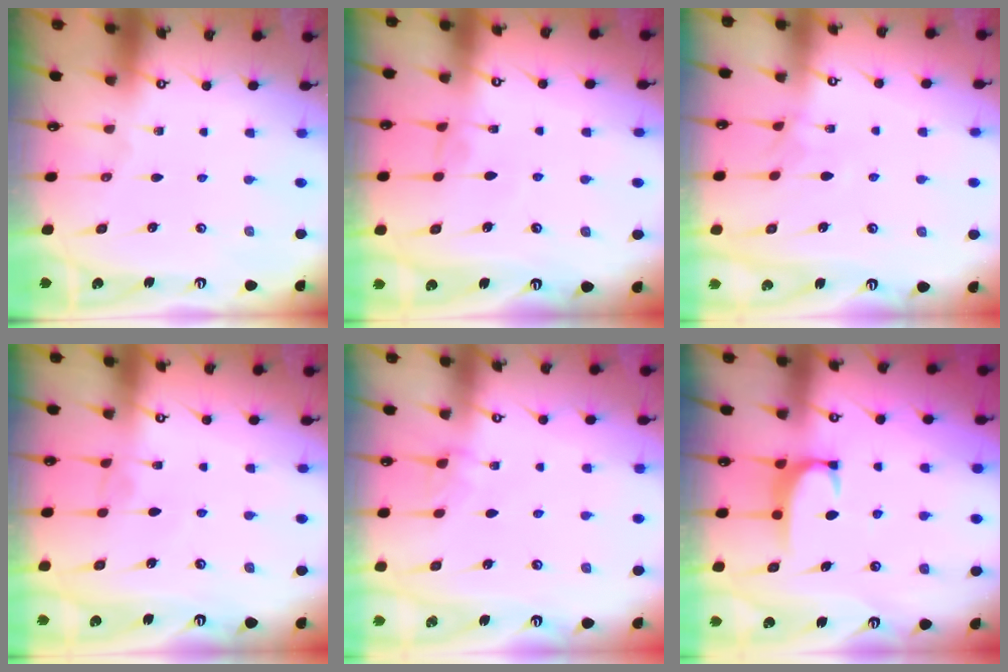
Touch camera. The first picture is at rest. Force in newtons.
{"total": 2.1, "press": 2.0, "slide": 0.3}
{"total": 2.1, "press": 2.1, "slide": 0.4}
{"total": 2.9, "press": 2.9, "slide": 0.3}
{"total": 1.6, "press": 1.6, "slide": 0.4}
{"total": 1.8, "press": 1.8, "slide": 0.5}